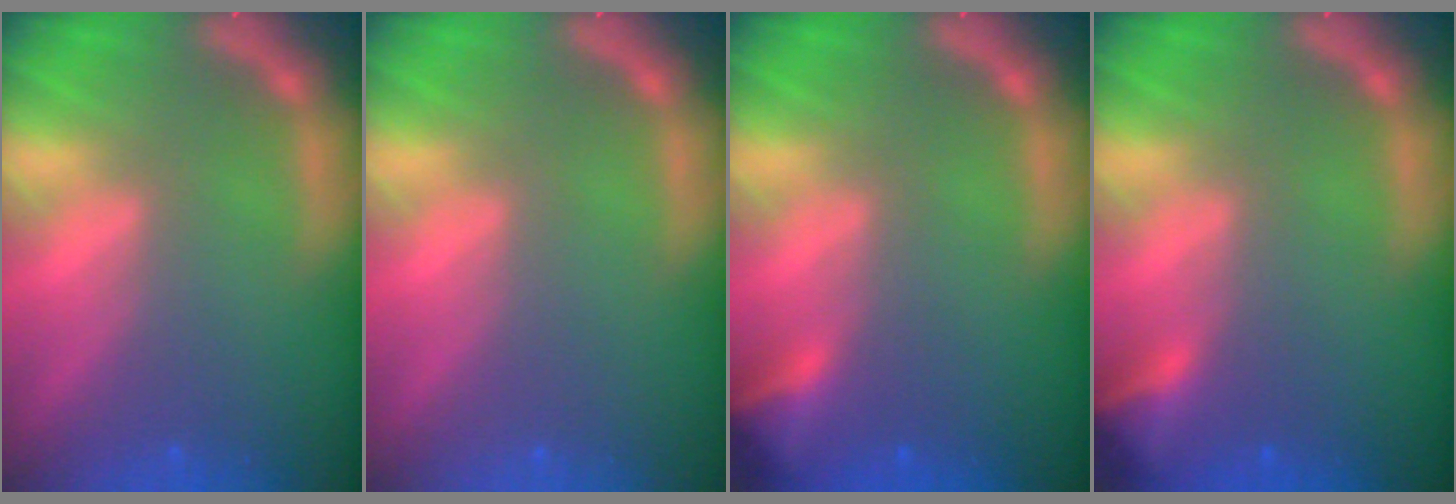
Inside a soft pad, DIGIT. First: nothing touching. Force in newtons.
{"total": 0.0}
{"total": 2.9}
{"total": 2.9}